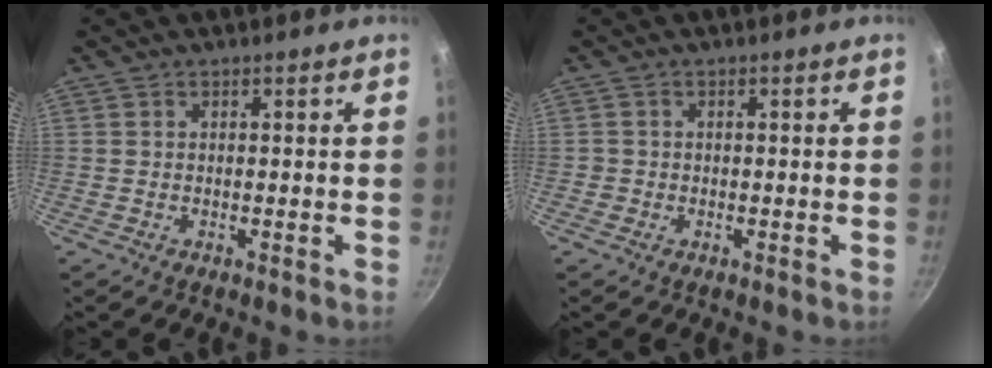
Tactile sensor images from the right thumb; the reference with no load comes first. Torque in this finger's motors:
{"motor_torque": [0.18, 0.13, 0.33, 0.11, -0.01]}